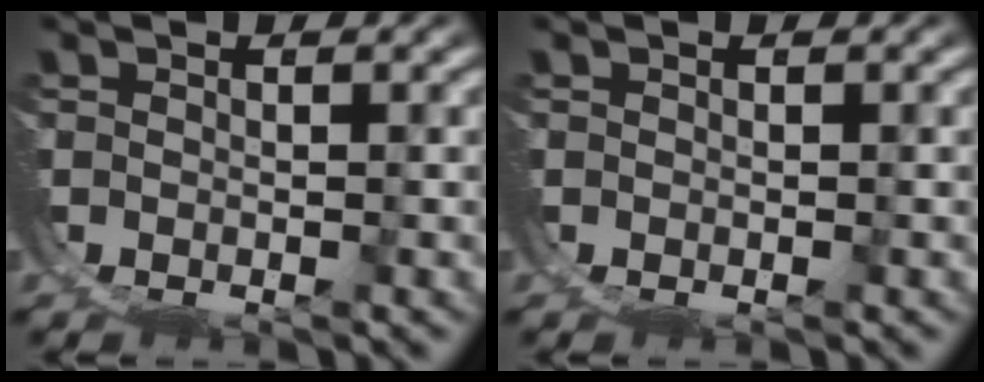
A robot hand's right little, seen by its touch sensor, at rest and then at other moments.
{"total": 0.0}